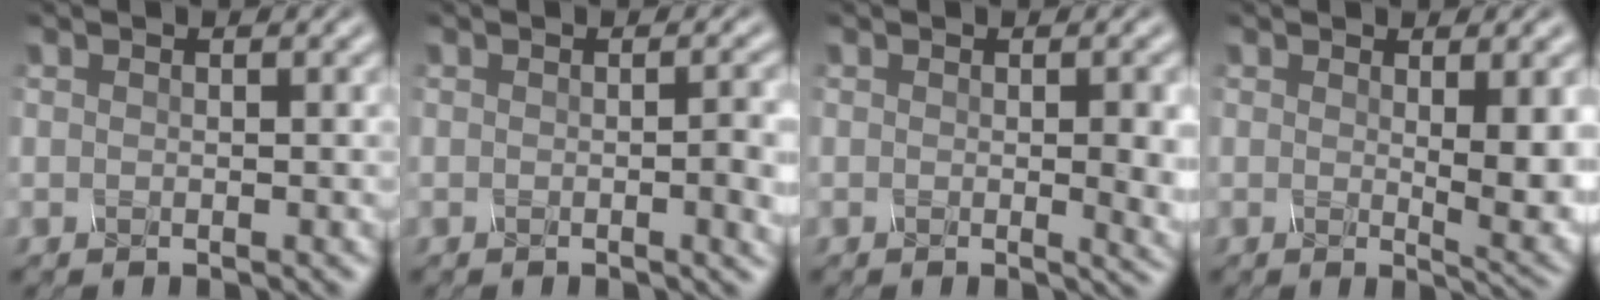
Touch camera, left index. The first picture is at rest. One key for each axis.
{"total": 2.9, "fx": -0.2, "fy": 0.7, "fz": 2.8, "tx": -0.033, "ty": 0.001, "tz": -0.004}
{"total": 3.3, "fx": 0.0, "fy": 0.8, "fz": 3.2, "tx": -0.039, "ty": -0.004, "tz": 0.000}
{"total": 5.0, "fx": 0.6, "fy": 1.2, "fz": 4.8, "tx": -0.062, "ty": -0.009, "tz": 0.014}